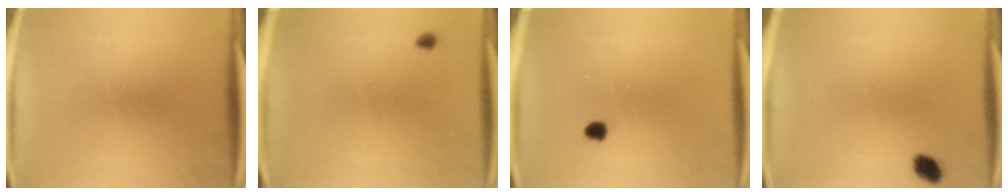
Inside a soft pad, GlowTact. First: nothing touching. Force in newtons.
{"total": 0.8}
{"total": 1.7}
{"total": 2.8}